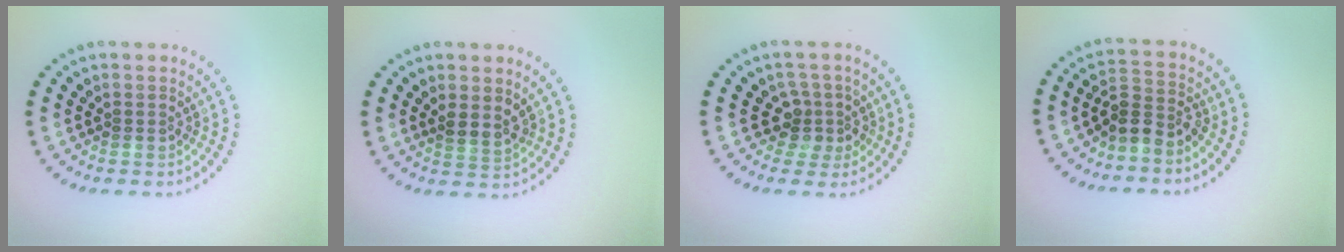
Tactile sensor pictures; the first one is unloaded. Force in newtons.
{"total": 1.8, "press": 1.6, "slide": 0.9}
{"total": 2.7, "press": 2.0, "slide": 1.8}
{"total": 2.8, "press": 2.2, "slide": 1.8}